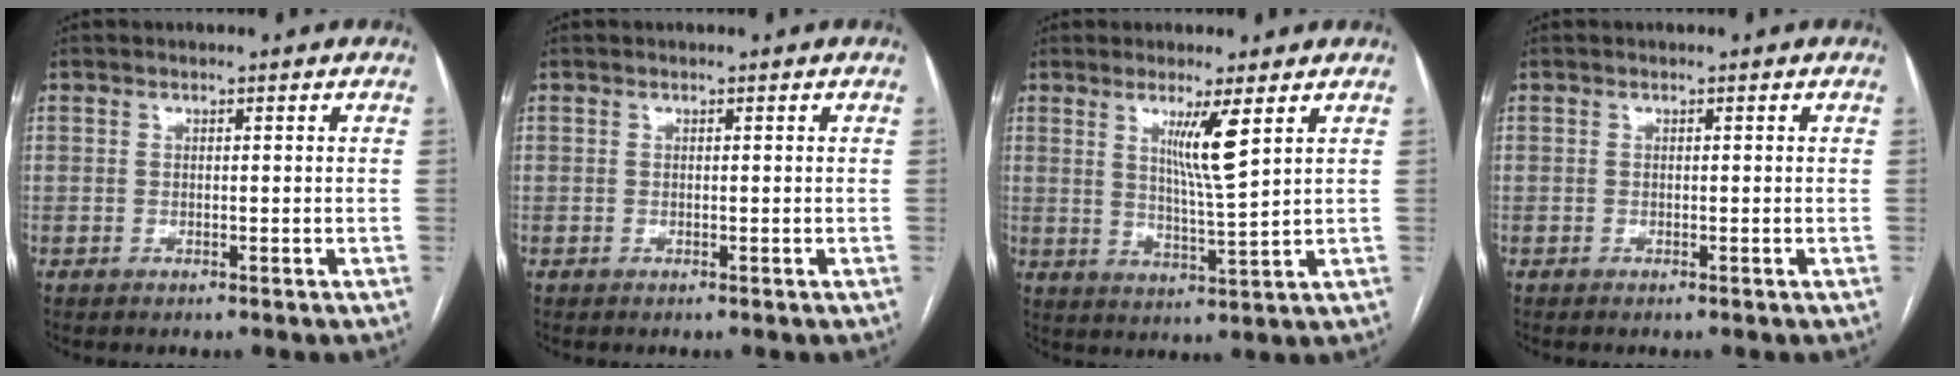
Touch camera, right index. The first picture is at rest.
{"total": 0.0}
{"total": 6.4, "force": [2.9, -0.7, 5.6], "torque": [-0.098, -0.018, 0.054]}
{"total": 0.0}